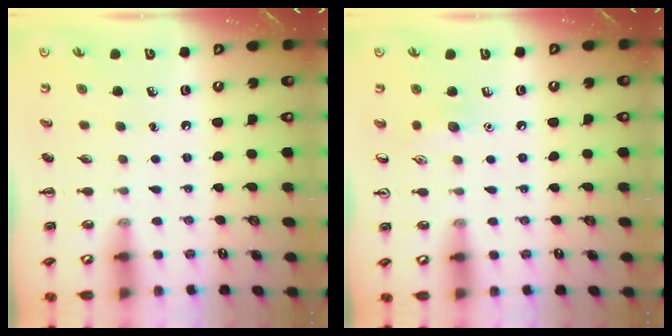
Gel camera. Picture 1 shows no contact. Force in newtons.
{"total": 7.1, "press": 6.8, "slide": 2.1}